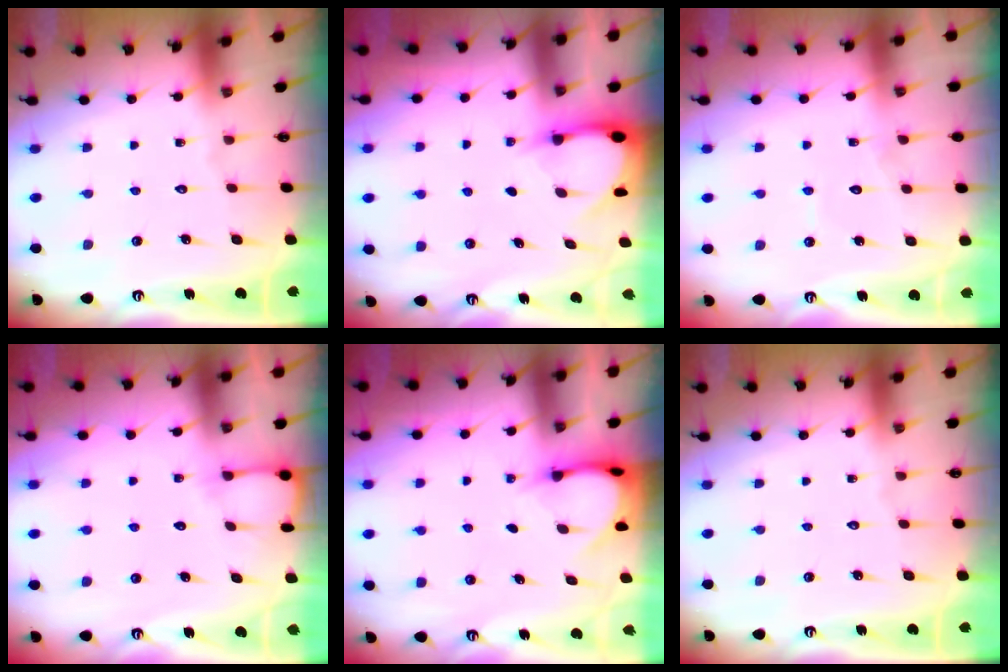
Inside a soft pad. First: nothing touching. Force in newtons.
{"total": 2.9, "press": 2.9, "slide": 0.3}
{"total": 6.0, "press": 6.0, "slide": 0.5}
{"total": 3.3, "press": 3.3, "slide": 0.4}
{"total": 3.9, "press": 3.9, "slide": 0.3}
{"total": 0.0}